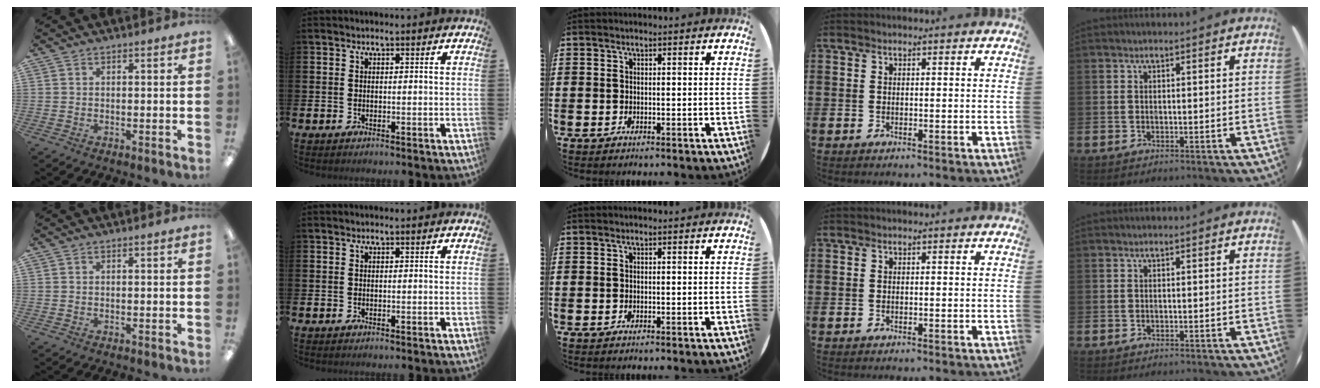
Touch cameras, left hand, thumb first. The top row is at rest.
{}